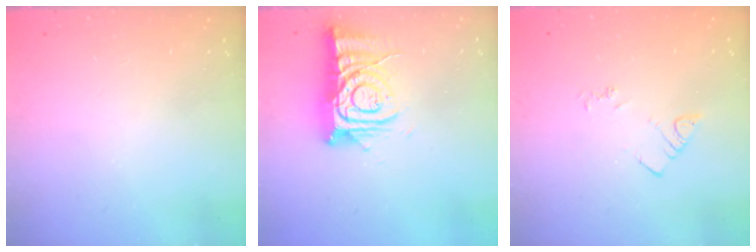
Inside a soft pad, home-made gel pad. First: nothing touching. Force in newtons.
{"total": 12.2, "press": 12.2, "slide": 1.0}
{"total": 3.2, "press": 3.2, "slide": 0.5}